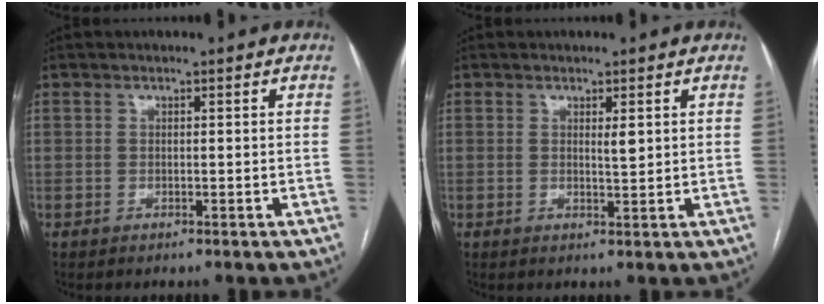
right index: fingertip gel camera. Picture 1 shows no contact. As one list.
[{"total": 1.6, "force": [0.7, 0.2, 1.4], "torque": [-0.027, -0.006, 0.011]}]